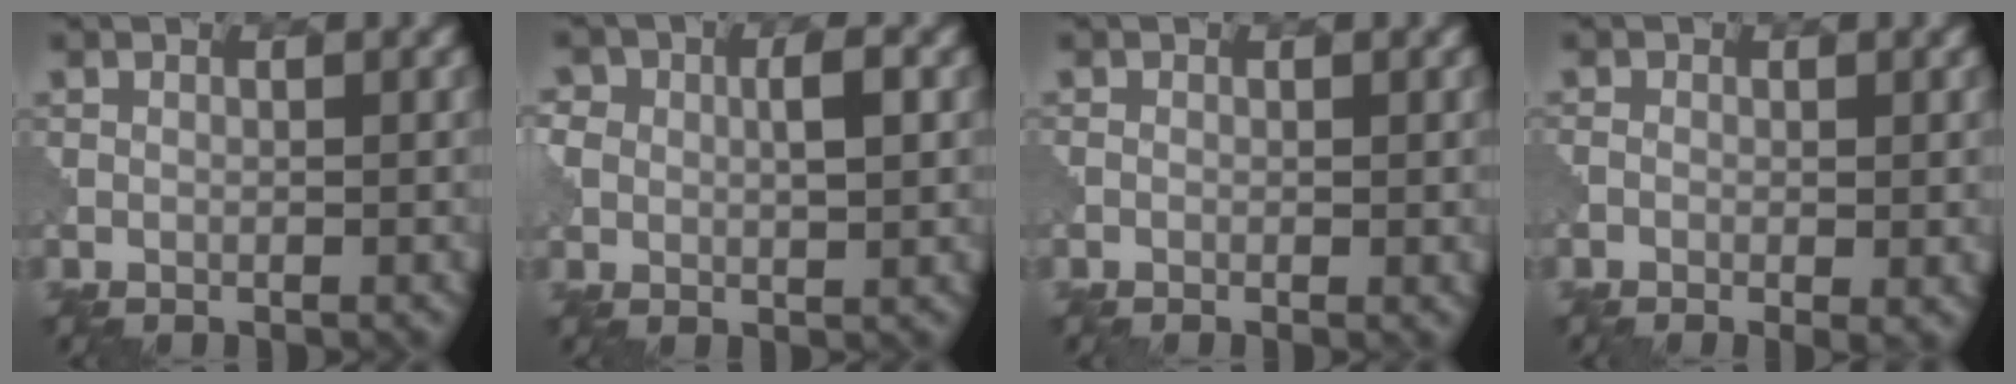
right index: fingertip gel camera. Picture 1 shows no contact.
{"total": 2.6, "force": [0.5, 1.9, 1.8], "torque": [-0.046, 0.002, 0.013]}
{"total": 0.8, "force": [-0.2, 0.3, 0.7], "torque": [-0.006, 0.002, -0.003]}
{"total": 2.0, "force": [-0.8, 0.7, 1.7], "torque": [-0.025, -0.005, -0.007]}